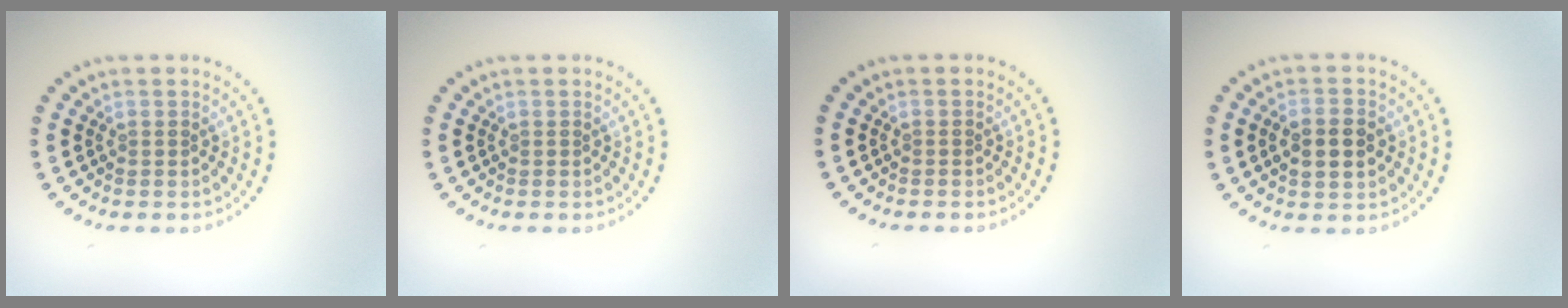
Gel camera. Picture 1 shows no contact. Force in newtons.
{"total": 0.0}
{"total": 0.0}
{"total": 3.0, "press": 3.0, "slide": 0.2}